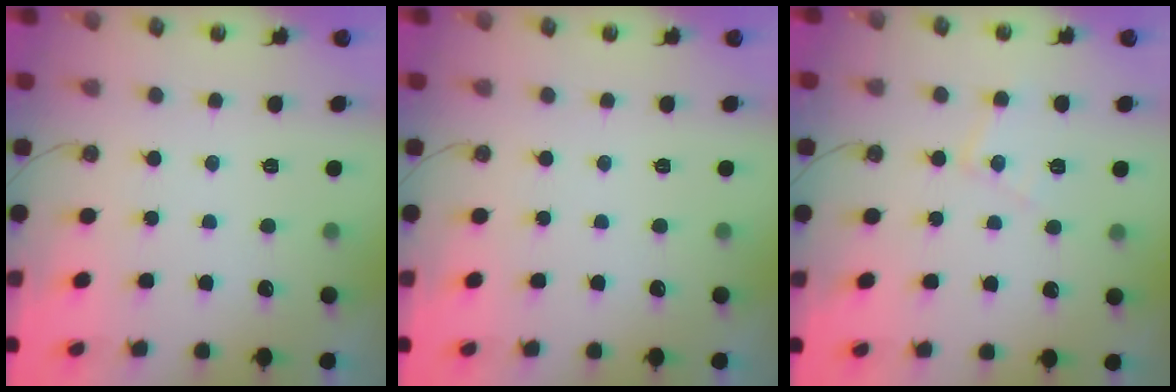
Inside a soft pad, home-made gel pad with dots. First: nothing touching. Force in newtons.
{"total": 0.0}
{"total": 8.0, "press": 8.0, "slide": 0.7}